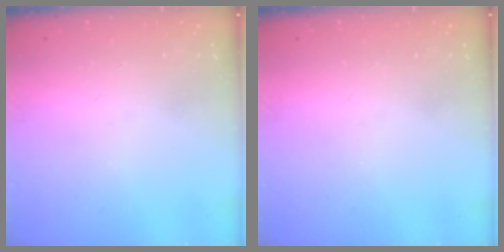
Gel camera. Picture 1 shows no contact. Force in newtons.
{"total": 0.0}